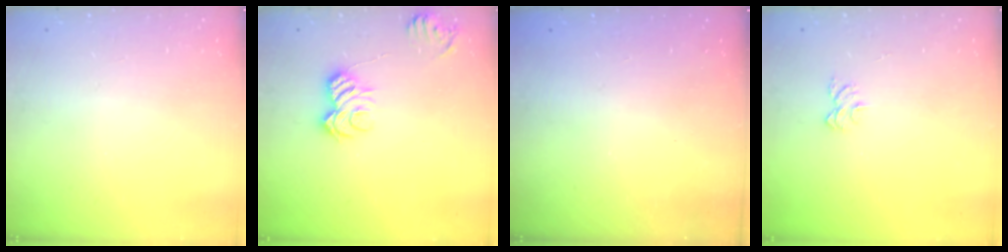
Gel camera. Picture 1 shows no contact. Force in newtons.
{"total": 8.6, "press": 8.6, "slide": 0.0}
{"total": 2.6, "press": 2.4, "slide": 0.8}
{"total": 5.4, "press": 5.4, "slide": 0.5}